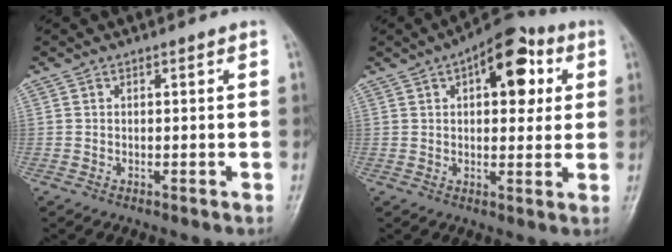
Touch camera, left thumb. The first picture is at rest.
{"total": 12.5, "force": [4.2, 6.4, 9.9], "torque": [-0.094, 0.007, 0.050]}